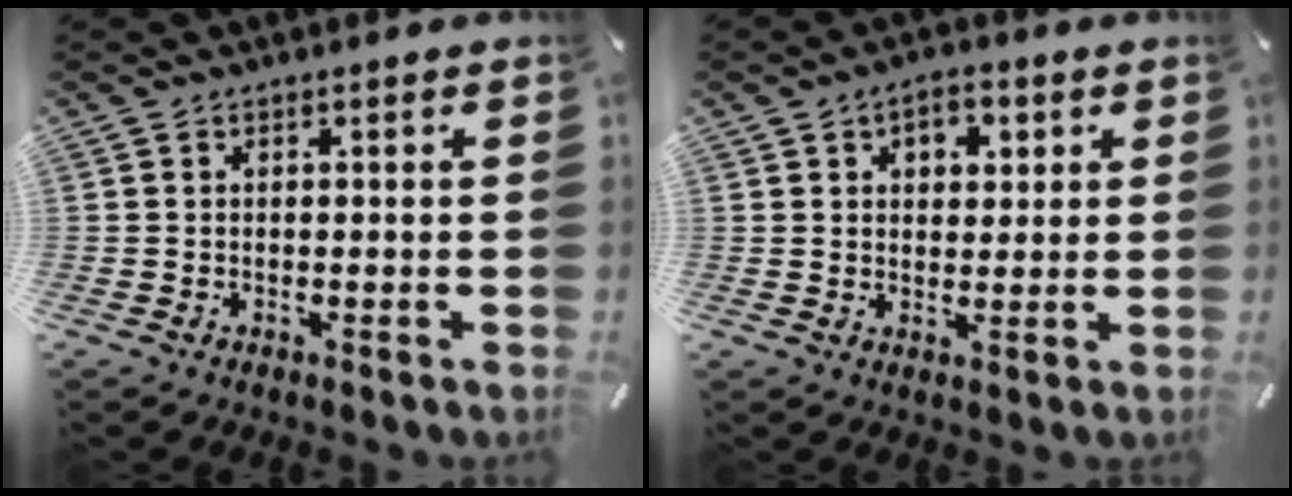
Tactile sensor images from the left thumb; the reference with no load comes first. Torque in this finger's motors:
{"motor_torque": [0.26, -0.09, 0.19, 0.13, 0.00]}